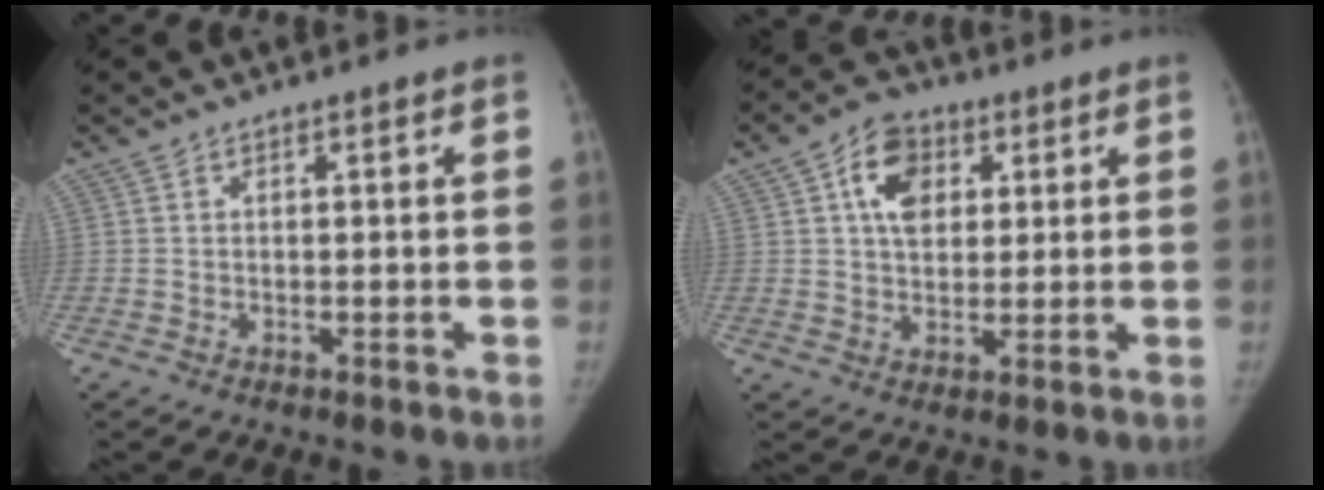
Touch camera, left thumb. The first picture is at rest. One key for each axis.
{"total": 9.4, "fx": 3.2, "fy": 6.6, "fz": 5.9, "tx": -0.071, "ty": -0.002, "tz": 0.049}